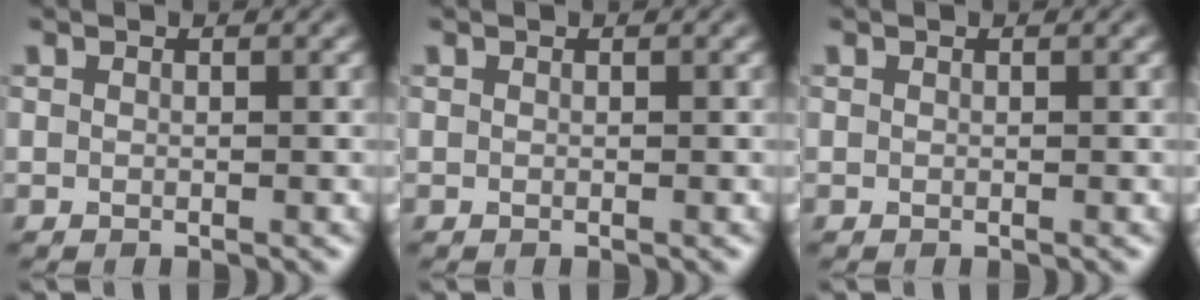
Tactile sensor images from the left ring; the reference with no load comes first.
{"total": 0.0}
{"total": 0.0}